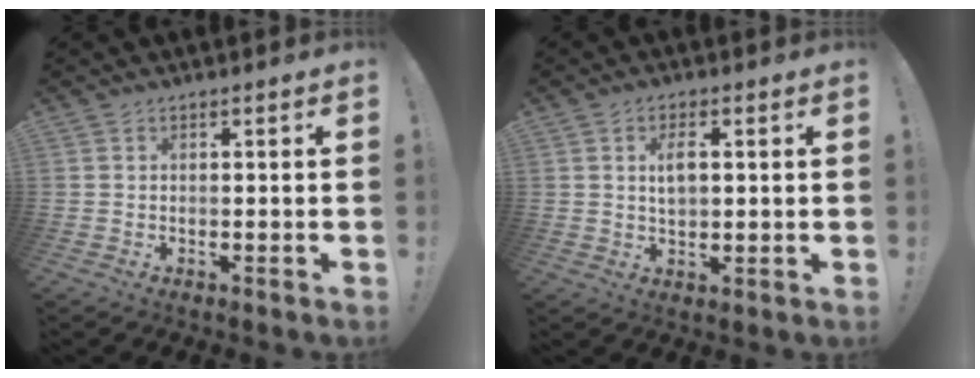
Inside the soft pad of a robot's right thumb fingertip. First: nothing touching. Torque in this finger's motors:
{"motor_torque": [0.28, 0.87, 0.22, -0.06, -0.06]}